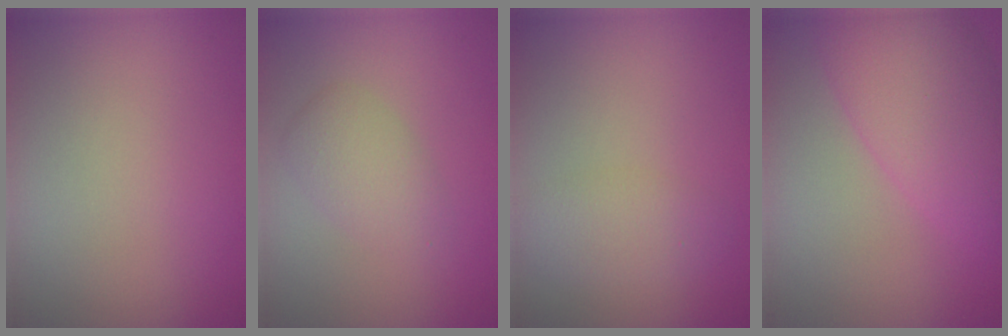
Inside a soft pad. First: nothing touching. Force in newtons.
{"total": 2.7, "press": 2.7, "slide": 0.1}
{"total": 2.5, "press": 2.5, "slide": 0.1}
{"total": 7.0, "press": 7.0, "slide": 0.3}